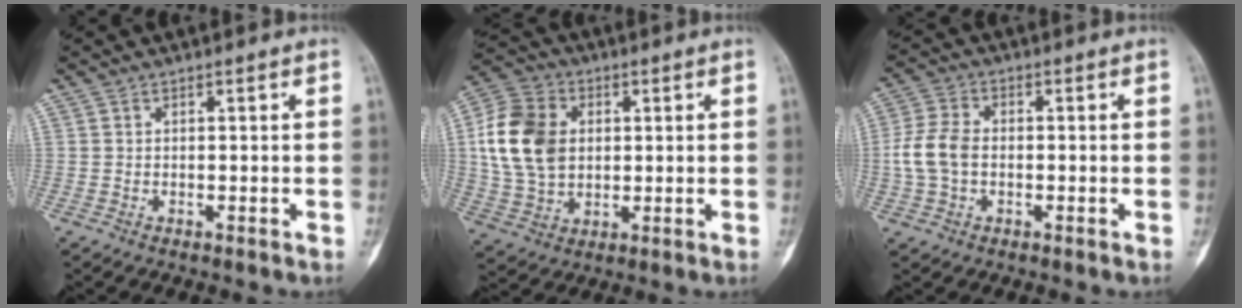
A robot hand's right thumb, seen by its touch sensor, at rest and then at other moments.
{"total": 14.9, "force": [2.0, 11.1, 9.7], "torque": [-0.174, 0.007, 0.037]}
{"total": 7.1, "force": [-0.7, 4.9, 5.1], "torque": [-0.114, 0.016, -0.018]}